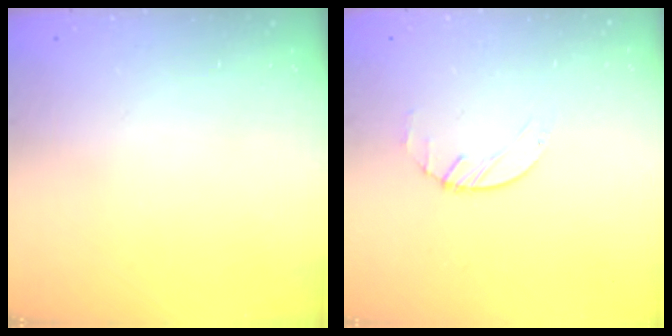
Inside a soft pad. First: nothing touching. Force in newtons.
{"total": 1.2, "press": 1.2, "slide": 0.2}